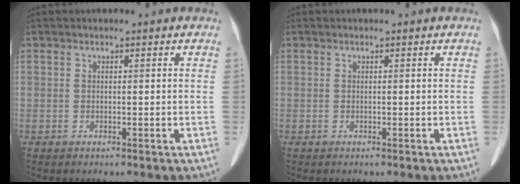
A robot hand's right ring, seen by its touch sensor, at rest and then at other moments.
{"total": 0.0}